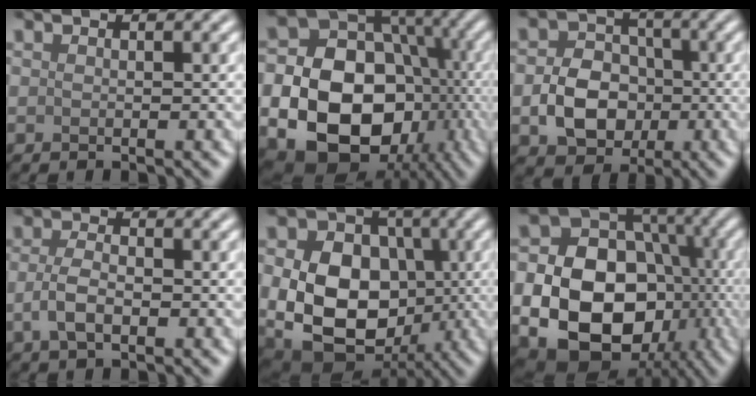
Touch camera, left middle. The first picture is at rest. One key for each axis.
{"total": 18.7, "fx": -4.4, "fy": 15.3, "fz": 9.7, "tx": -0.165, "ty": -0.028, "tz": -0.086}
{"total": 5.8, "fx": -1.3, "fy": 4.6, "fz": 3.3, "tx": -0.056, "ty": -0.001, "tz": -0.023}
{"total": 3.0, "fx": -0.7, "fy": 1.6, "fz": 2.4, "tx": -0.049, "ty": 0.000, "tz": -0.016}
{"total": 13.4, "fx": -0.8, "fy": 10.3, "fz": 8.6, "tx": -0.135, "ty": -0.008, "tz": -0.017}
{"total": 16.6, "fx": -3.6, "fy": 13.2, "fz": 9.3, "tx": -0.149, "ty": -0.038, "tz": -0.073}